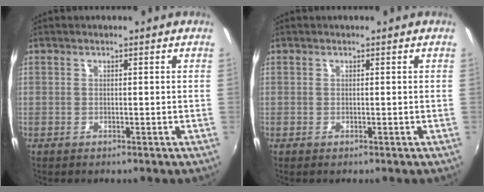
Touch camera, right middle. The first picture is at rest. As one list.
[{"total": 0.0}]